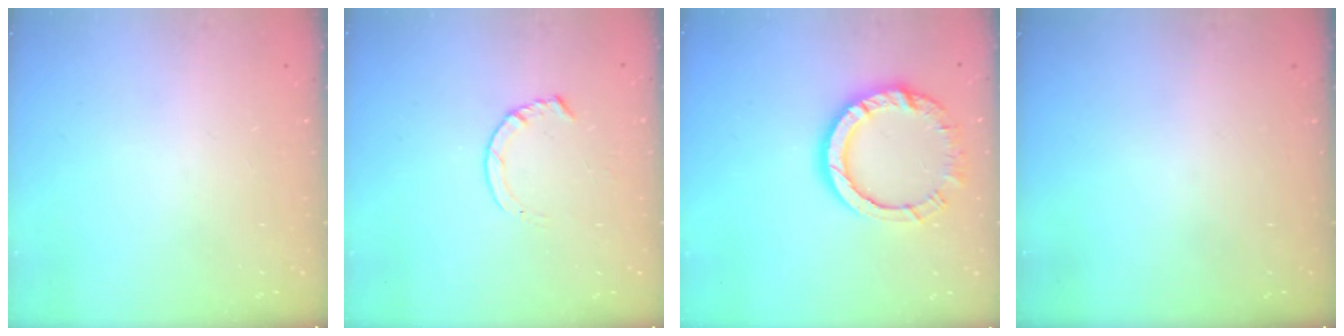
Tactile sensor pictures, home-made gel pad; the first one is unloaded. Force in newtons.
{"total": 4.6, "press": 4.6, "slide": 0.5}
{"total": 11.5, "press": 11.5, "slide": 1.0}
{"total": 0.0}